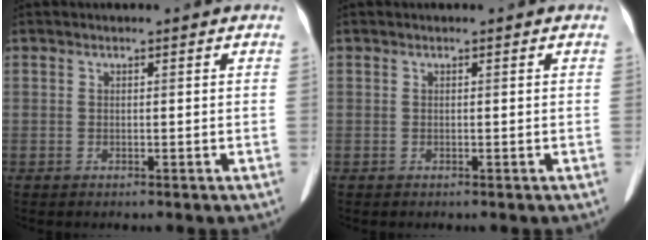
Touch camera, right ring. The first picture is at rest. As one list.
[{"total": 0.0}]